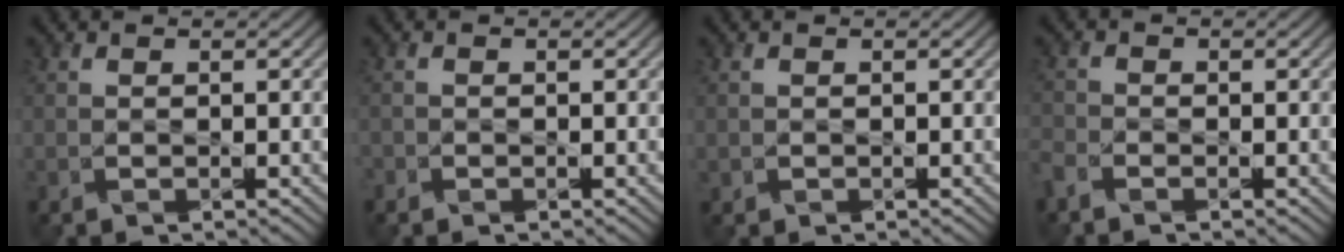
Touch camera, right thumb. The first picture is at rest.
{"total": 0.8, "force": [-0.6, 0.4, 0.0], "torque": [0.000, -0.003, -0.015]}
{"total": 0.6, "force": [-0.2, 0.6, 0.0], "torque": [0.001, -0.006, -0.004]}
{"total": 2.4, "force": [-2.0, 1.0, 0.9], "torque": [-0.024, -0.007, -0.056]}